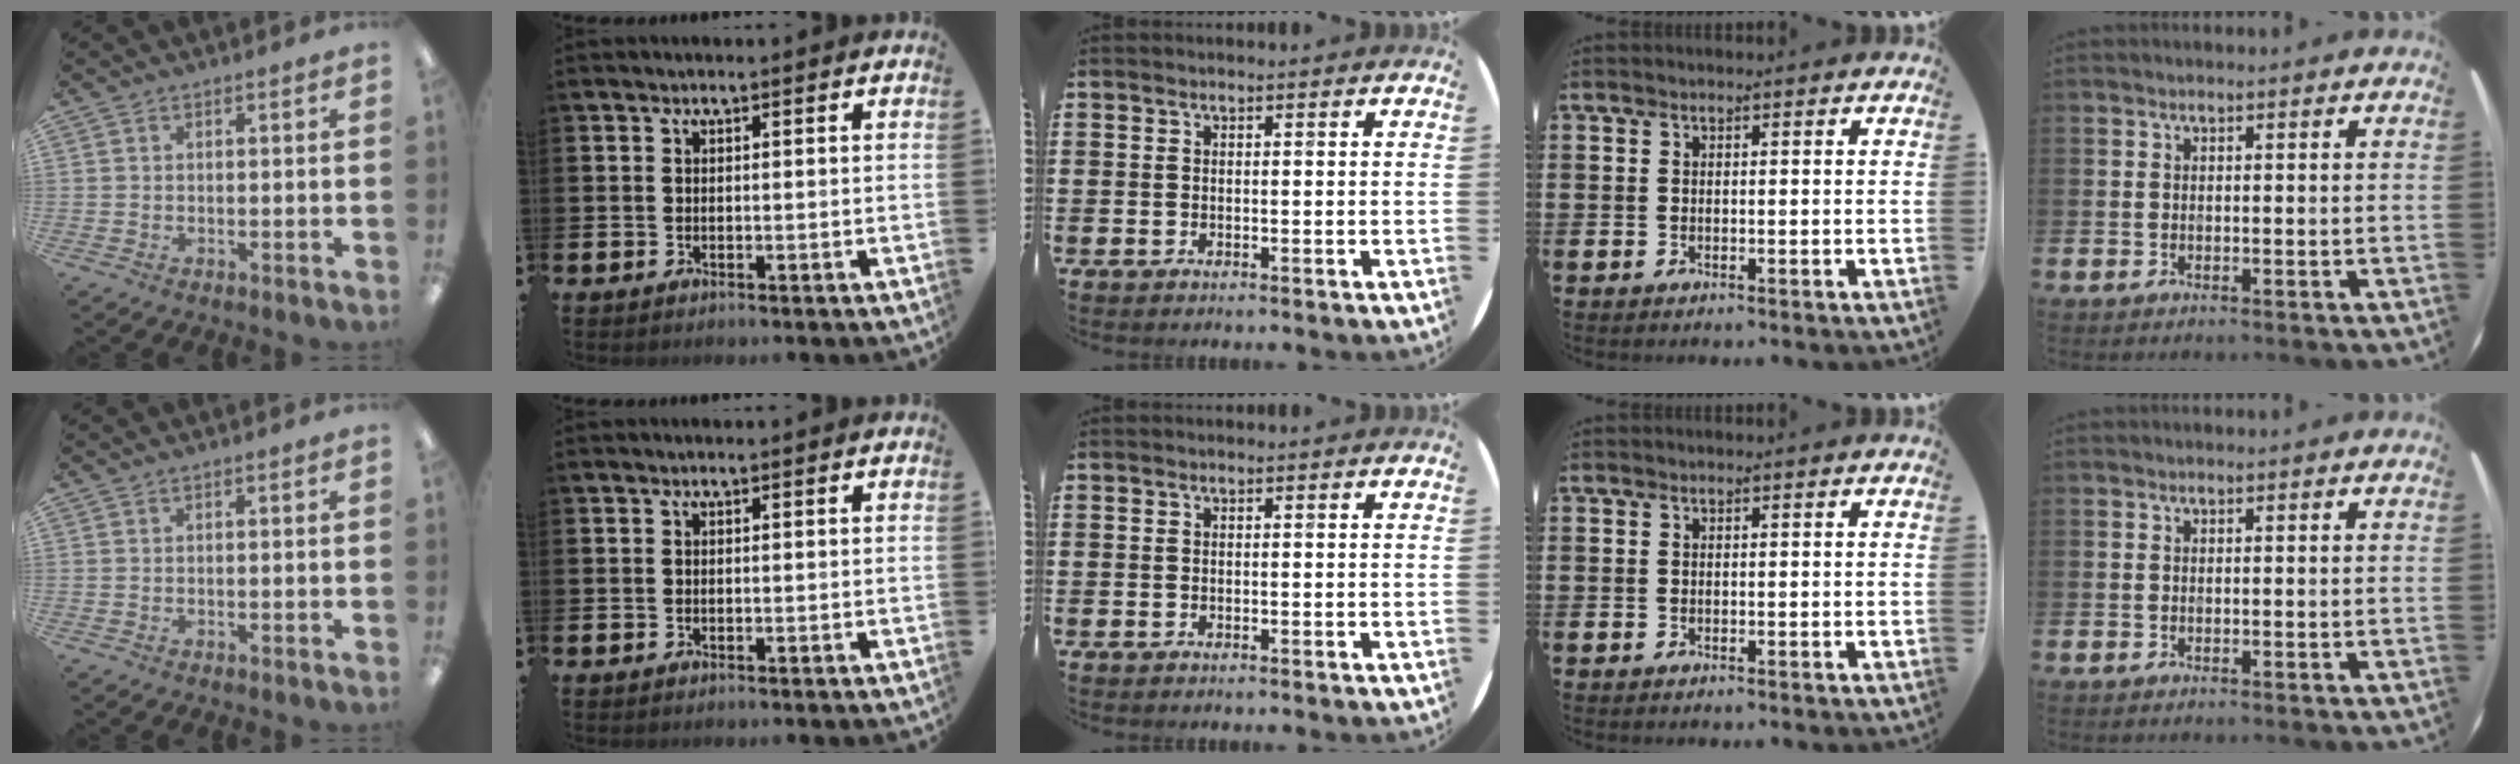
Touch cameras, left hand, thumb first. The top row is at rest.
{}